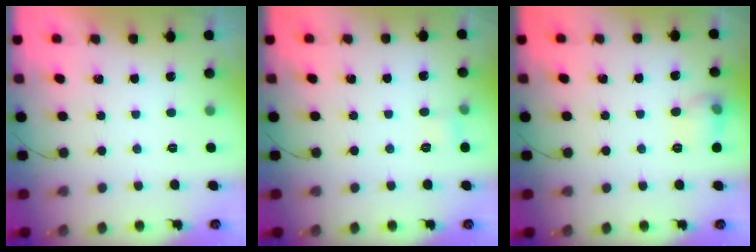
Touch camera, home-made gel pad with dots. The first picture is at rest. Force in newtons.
{"total": 3.7, "press": 3.5, "slide": 1.2}
{"total": 7.3, "press": 7.2, "slide": 1.2}